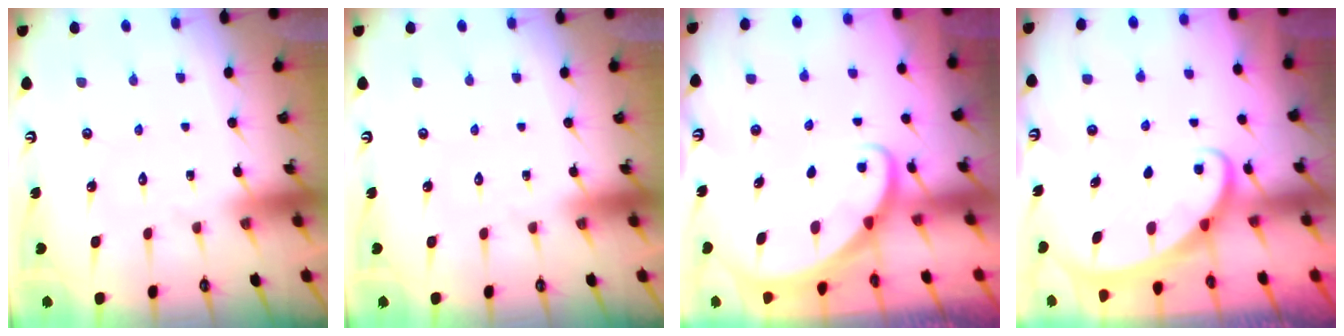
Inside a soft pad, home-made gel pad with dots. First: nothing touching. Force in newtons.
{"total": 0.0}
{"total": 1.6, "press": 1.6, "slide": 0.0}
{"total": 2.3, "press": 2.2, "slide": 0.3}